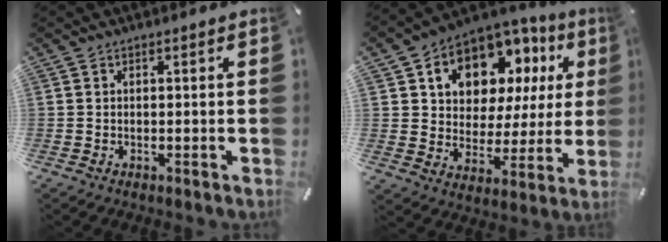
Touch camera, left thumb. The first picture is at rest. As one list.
[{"total": 11.8, "force": [6.4, 9.0, 4.1], "torque": [-0.070, -0.052, 0.117]}]